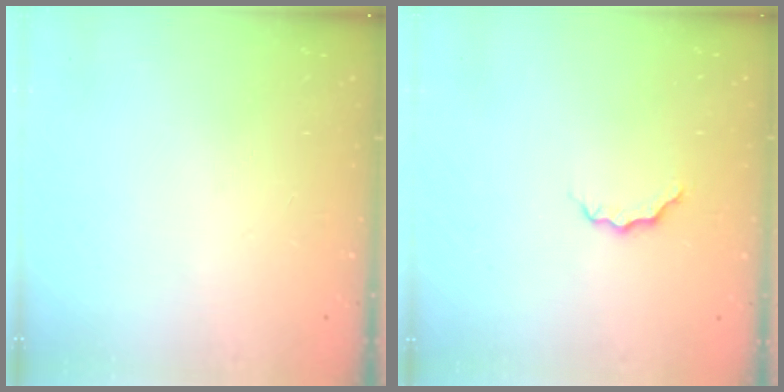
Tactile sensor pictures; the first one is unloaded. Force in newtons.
{"total": 3.7, "press": 3.7, "slide": 0.4}